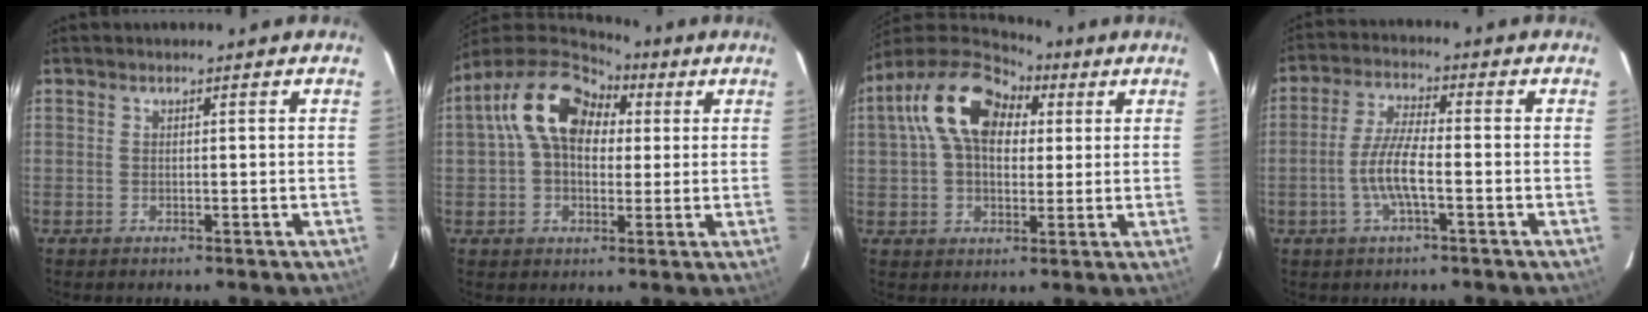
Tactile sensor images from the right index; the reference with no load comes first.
{"total": 14.9, "force": [4.0, 10.1, 10.1], "torque": [-0.190, 0.046, 0.062]}
{"total": 16.1, "force": [5.0, 10.4, 11.2], "torque": [-0.218, 0.048, 0.079]}
{"total": 6.9, "force": [-2.3, 1.1, 6.4], "torque": [-0.134, 0.002, -0.046]}